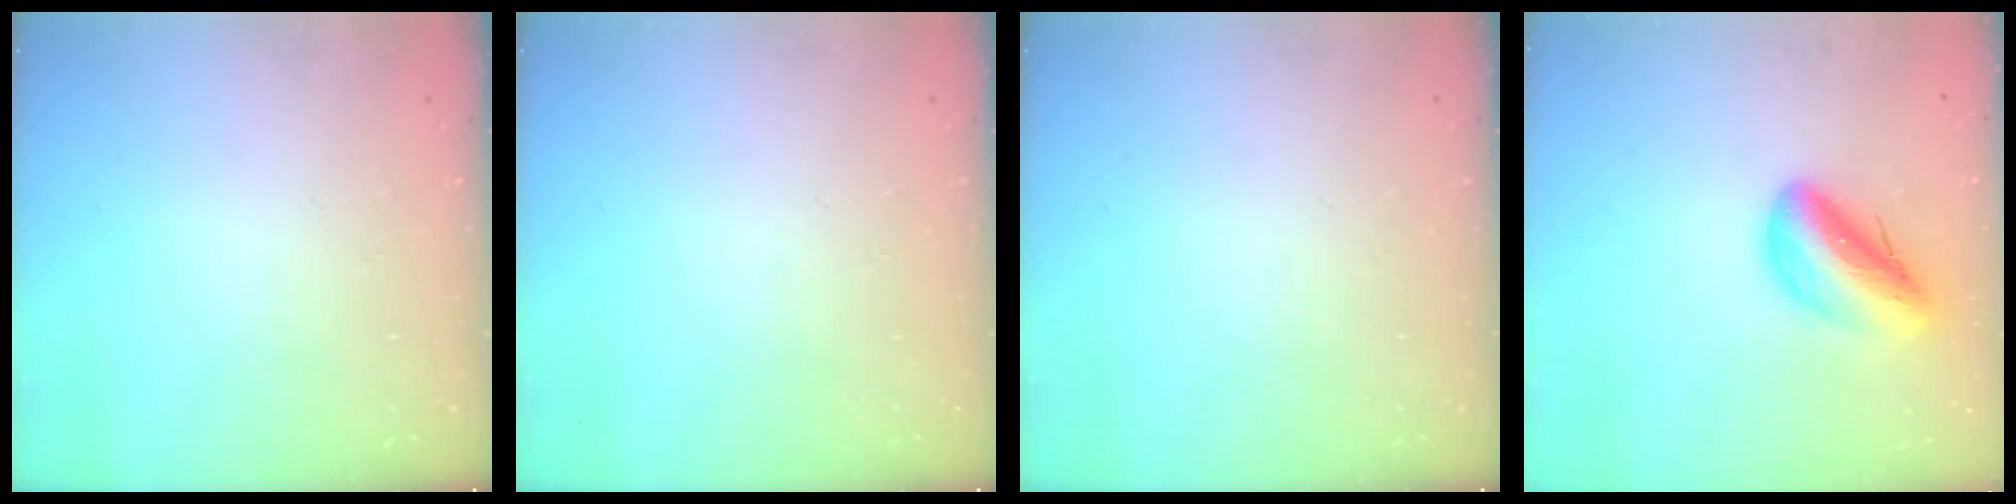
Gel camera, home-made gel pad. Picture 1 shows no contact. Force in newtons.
{"total": 0.0}
{"total": 0.0}
{"total": 12.9, "press": 12.2, "slide": 3.9}